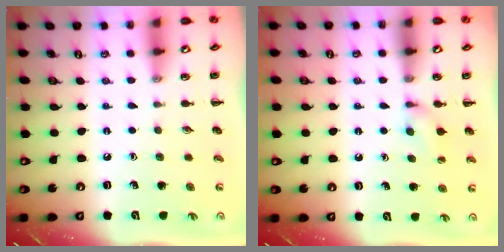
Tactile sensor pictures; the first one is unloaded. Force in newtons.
{"total": 7.1, "press": 6.8, "slide": 2.0}